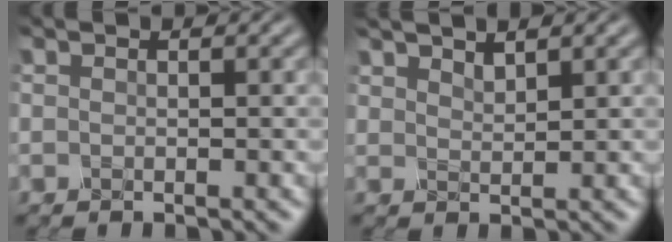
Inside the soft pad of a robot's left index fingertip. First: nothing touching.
{"total": 1.5, "force": [1.3, 0.4, 0.6], "torque": [-0.013, 0.004, 0.028]}